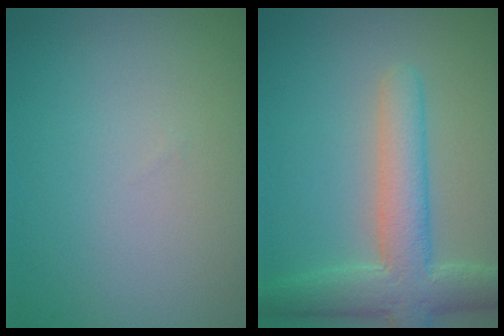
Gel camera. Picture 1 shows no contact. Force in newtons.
{"total": 5.8, "press": 5.8, "slide": 0.4}